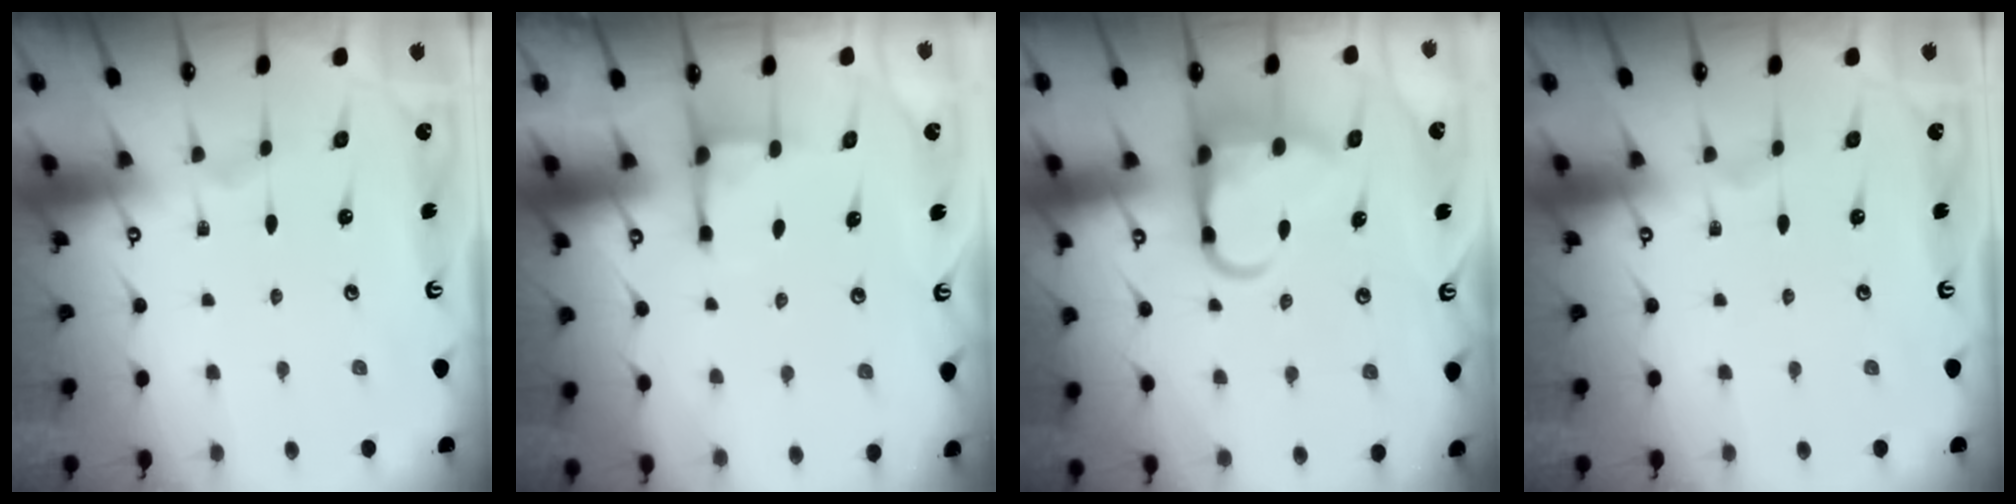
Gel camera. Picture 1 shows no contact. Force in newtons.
{"total": 2.5, "press": 2.4, "slide": 0.5}
{"total": 10.9, "press": 10.8, "slide": 1.4}
{"total": 0.0}